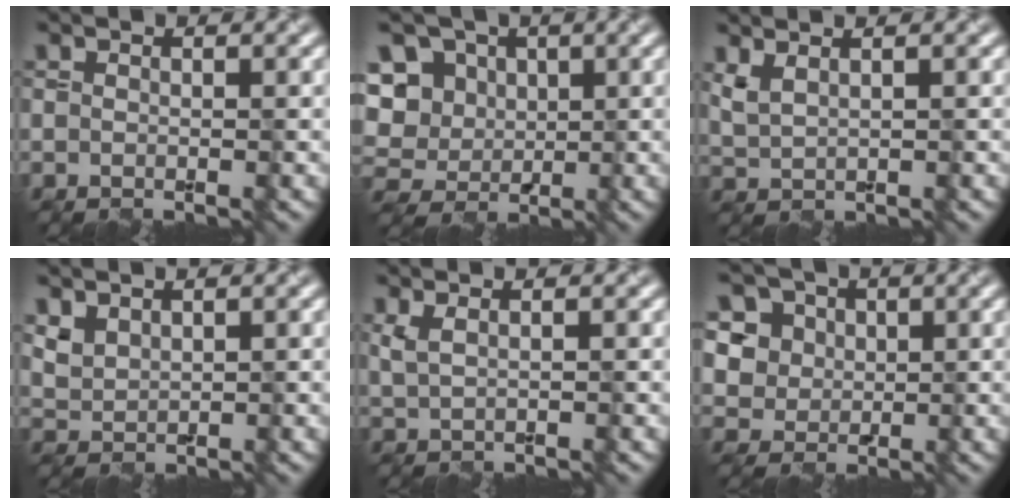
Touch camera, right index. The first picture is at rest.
{"total": 9.4, "force": [2.8, 7.9, 4.2], "torque": [-0.083, 0.022, 0.029]}
{"total": 2.1, "force": [1.5, 0.7, 1.2], "torque": [-0.029, 0.004, 0.035]}
{"total": 2.0, "force": [1.5, 1.1, 0.8], "torque": [-0.023, 0.002, 0.037]}
{"total": 2.2, "force": [1.3, 0.9, 1.5], "torque": [-0.025, 0.000, 0.020]}
{"total": 7.7, "force": [3.6, 6.1, 3.0], "torque": [-0.059, 0.011, 0.045]}